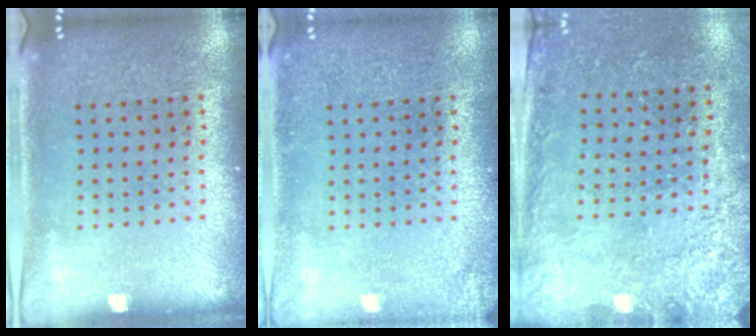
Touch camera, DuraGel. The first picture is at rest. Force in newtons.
{"total": 1.3, "press": 1.3, "slide": 0.1}
{"total": 2.6, "press": 2.1, "slide": 1.5}